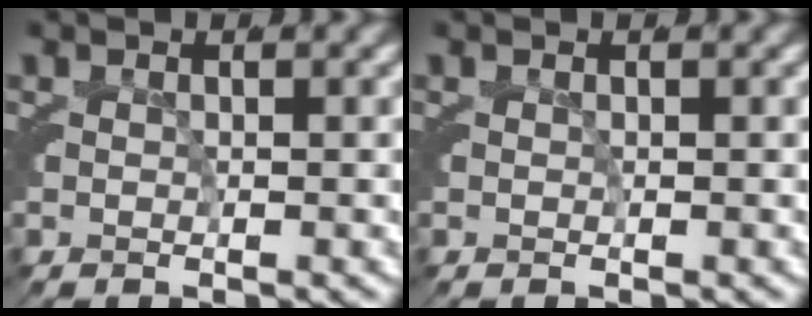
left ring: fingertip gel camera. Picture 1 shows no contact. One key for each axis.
{"total": 0.0}